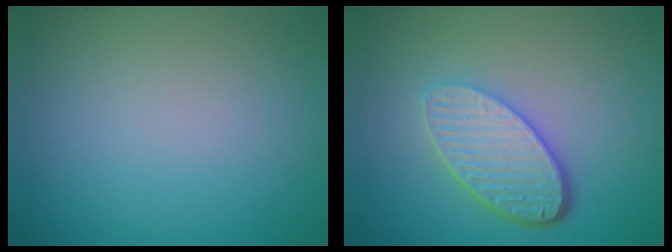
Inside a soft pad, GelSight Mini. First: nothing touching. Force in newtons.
{"total": 5.3, "press": 3.8, "slide": 3.7}